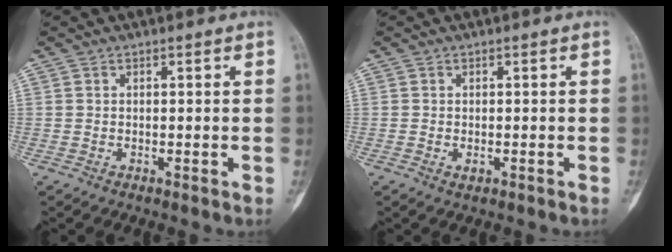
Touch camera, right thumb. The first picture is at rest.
{"total": 0.9, "force": [-0.3, 0.5, 0.6], "torque": [-0.004, -0.001, -0.004]}